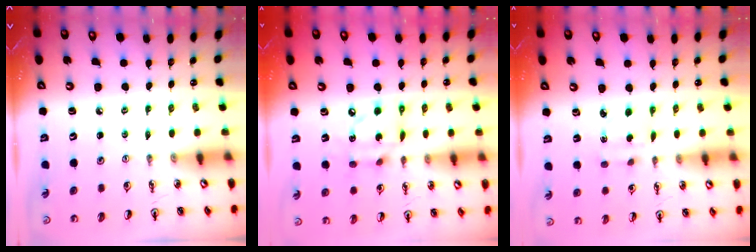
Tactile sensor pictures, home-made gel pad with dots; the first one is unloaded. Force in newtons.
{"total": 11.5, "press": 11.4, "slide": 0.7}
{"total": 2.6, "press": 2.5, "slide": 0.6}